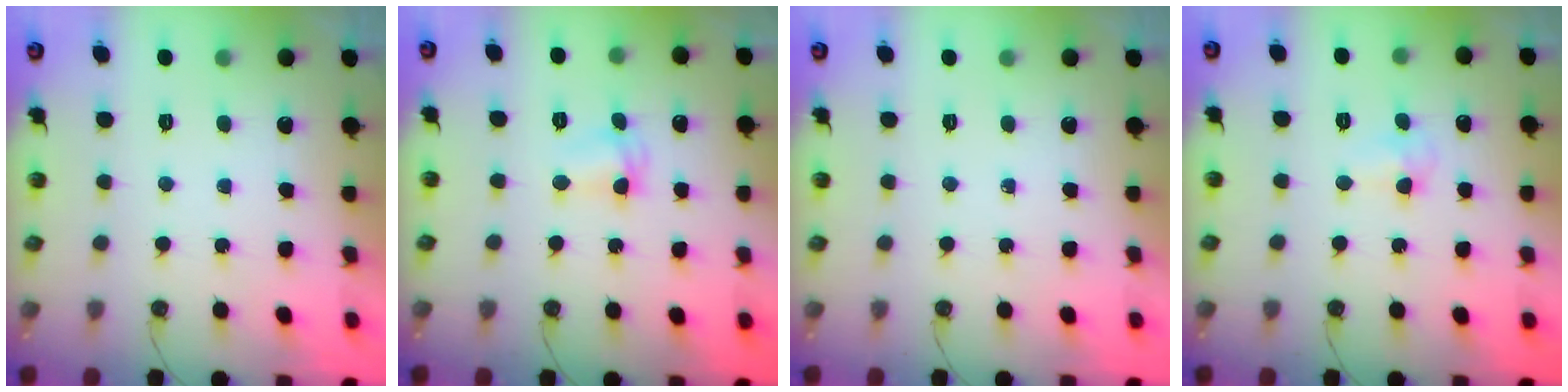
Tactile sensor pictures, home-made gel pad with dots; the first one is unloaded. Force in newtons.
{"total": 3.1, "press": 3.1, "slide": 0.5}
{"total": 0.0}
{"total": 4.7, "press": 4.6, "slide": 0.7}